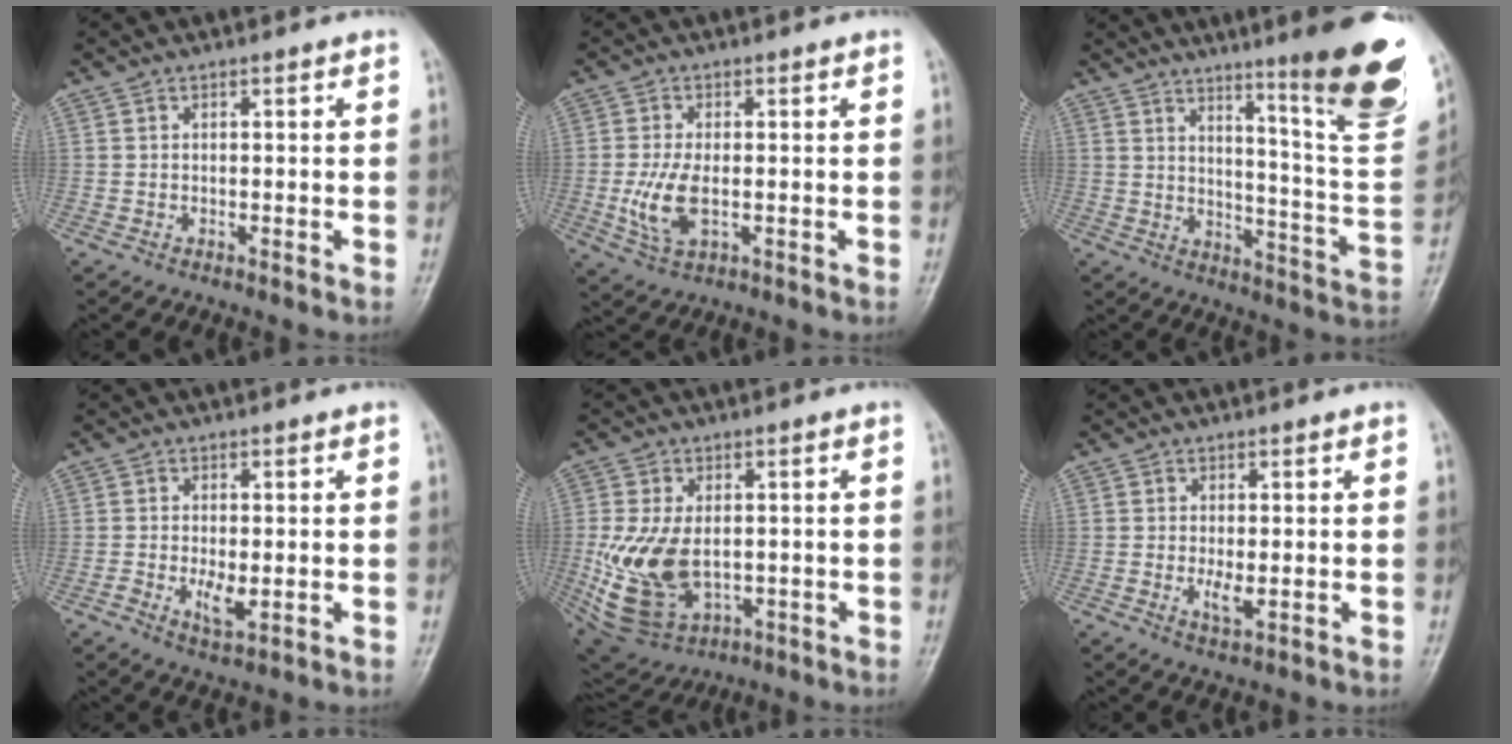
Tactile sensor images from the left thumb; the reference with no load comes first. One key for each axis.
{"total": 6.8, "fx": -0.9, "fy": 3.4, "fz": 5.9, "tx": -0.122, "ty": -0.005, "tz": -0.010}
{"total": 21.1, "fx": 12.7, "fy": 2.4, "fz": 16.7, "tx": -0.192, "ty": -0.080, "tz": 0.179}
{"total": 3.9, "fx": -0.8, "fy": 1.8, "fz": 3.4, "tx": -0.060, "ty": -0.008, "tz": -0.013}
{"total": 14.3, "fx": -1.2, "fy": 9.1, "fz": 11.0, "tx": -0.217, "ty": -0.014, "tz": 0.000}
{"total": 2.8, "fx": -0.3, "fy": 1.0, "fz": 2.6, "tx": -0.048, "ty": -0.009, "tz": -0.005}